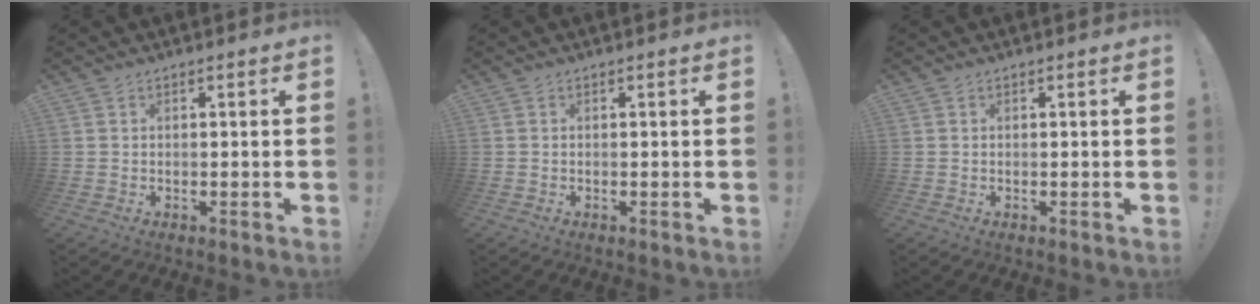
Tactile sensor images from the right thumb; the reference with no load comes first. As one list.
[{"total": 0.0}, {"total": 0.0}]